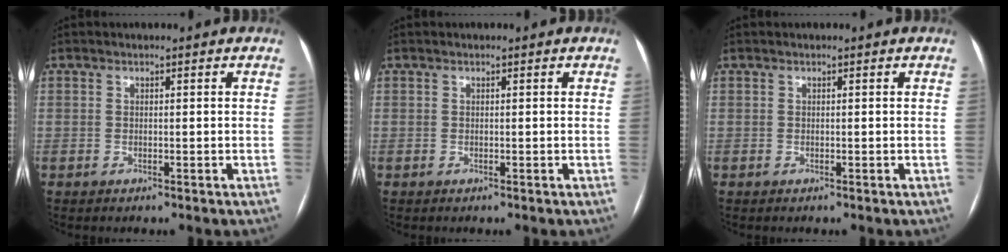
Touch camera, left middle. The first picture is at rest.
{"total": 0.0}
{"total": 0.0}